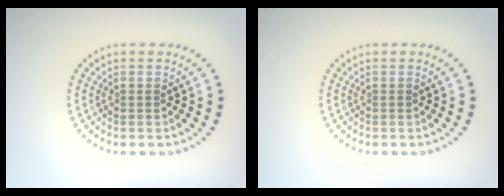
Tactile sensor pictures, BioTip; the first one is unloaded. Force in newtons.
{"total": 0.0}